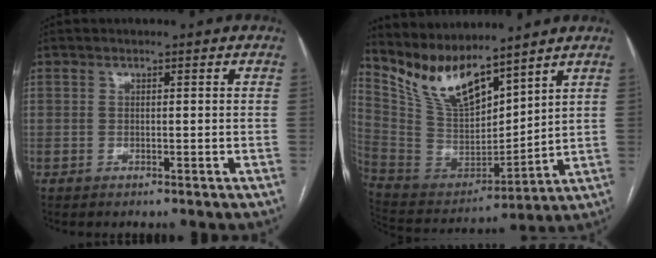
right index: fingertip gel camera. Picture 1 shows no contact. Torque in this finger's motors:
{"motor_torque": [0.77, 1.37, 0.20, 0.06]}